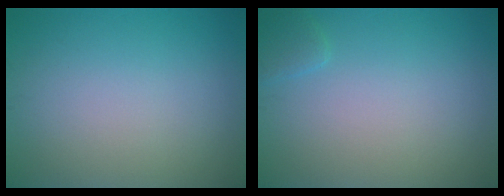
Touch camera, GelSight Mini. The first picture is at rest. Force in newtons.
{"total": 1.0, "press": 1.0, "slide": 0.1}